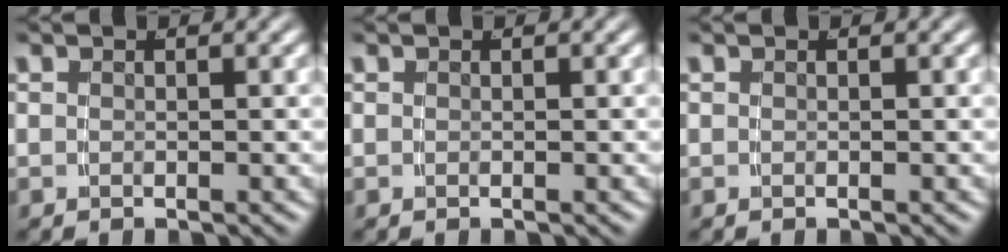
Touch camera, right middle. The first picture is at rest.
{"total": 0.0}
{"total": 0.0}